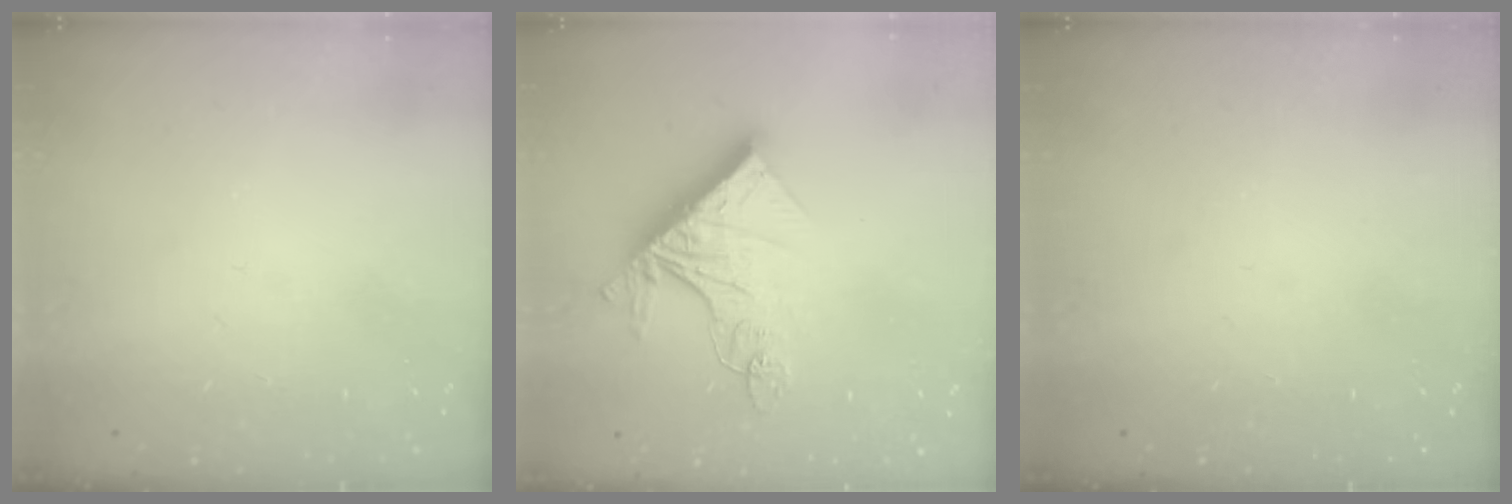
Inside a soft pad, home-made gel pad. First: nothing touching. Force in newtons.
{"total": 15.4, "press": 15.3, "slide": 0.9}
{"total": 0.0}